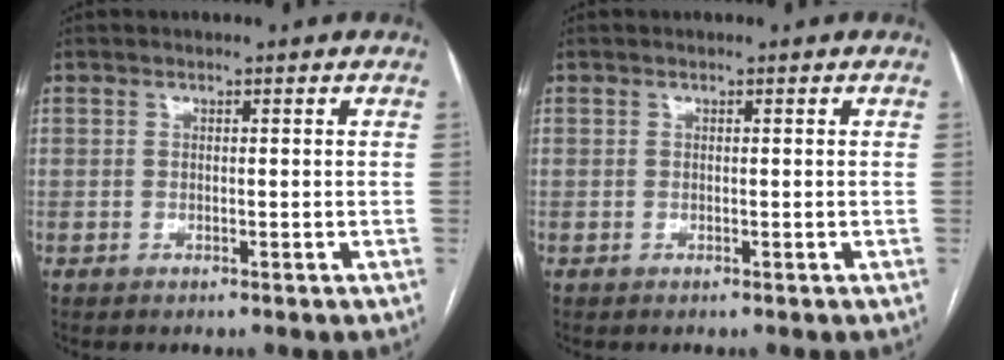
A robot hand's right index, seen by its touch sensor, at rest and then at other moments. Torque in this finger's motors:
{"motor_torque": [0.71, 0.34, -0.05, 0.01]}